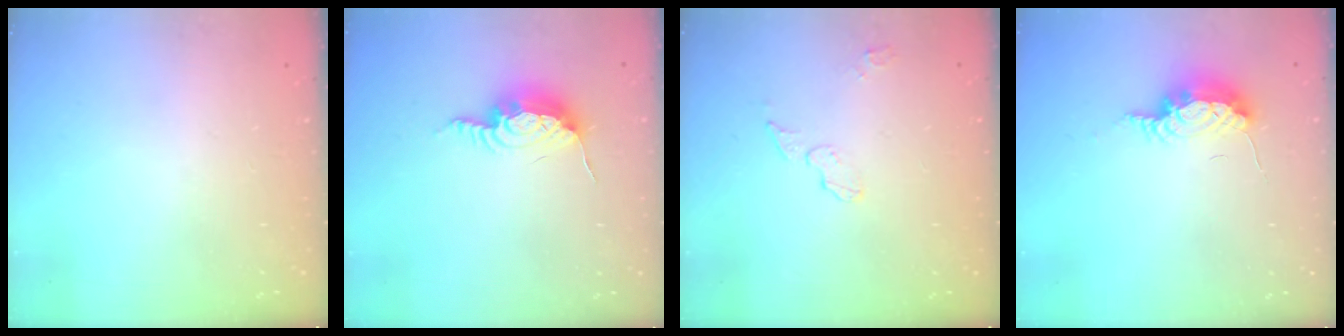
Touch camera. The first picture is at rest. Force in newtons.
{"total": 11.0, "press": 11.0, "slide": 1.0}
{"total": 4.5, "press": 4.5, "slide": 0.2}
{"total": 8.6, "press": 8.1, "slide": 2.9}